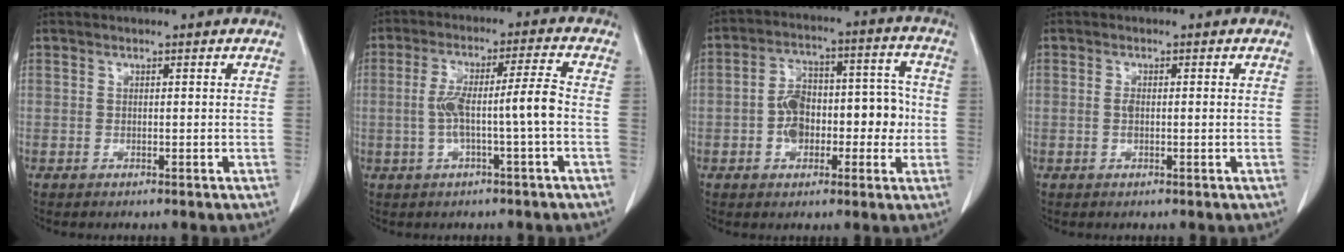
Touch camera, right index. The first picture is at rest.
{"total": 8.2, "force": [-1.3, -0.1, 8.1], "torque": [-0.154, 0.022, -0.020]}
{"total": 11.2, "force": [-1.8, 6.2, 9.1], "torque": [-0.143, 0.051, -0.025]}
{"total": 1.8, "force": [-0.1, 0.6, 1.7], "torque": [-0.036, 0.000, 0.001]}